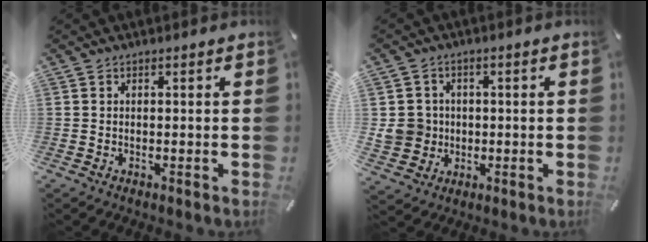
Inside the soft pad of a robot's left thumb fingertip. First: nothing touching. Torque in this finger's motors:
{"motor_torque": [0.02, 0.03, 0.01, -0.01, 0.06]}